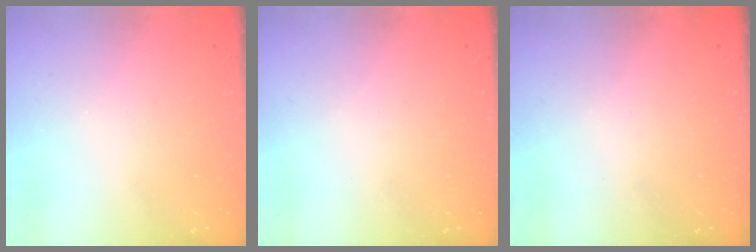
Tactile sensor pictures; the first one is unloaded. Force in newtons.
{"total": 0.0}
{"total": 0.0}